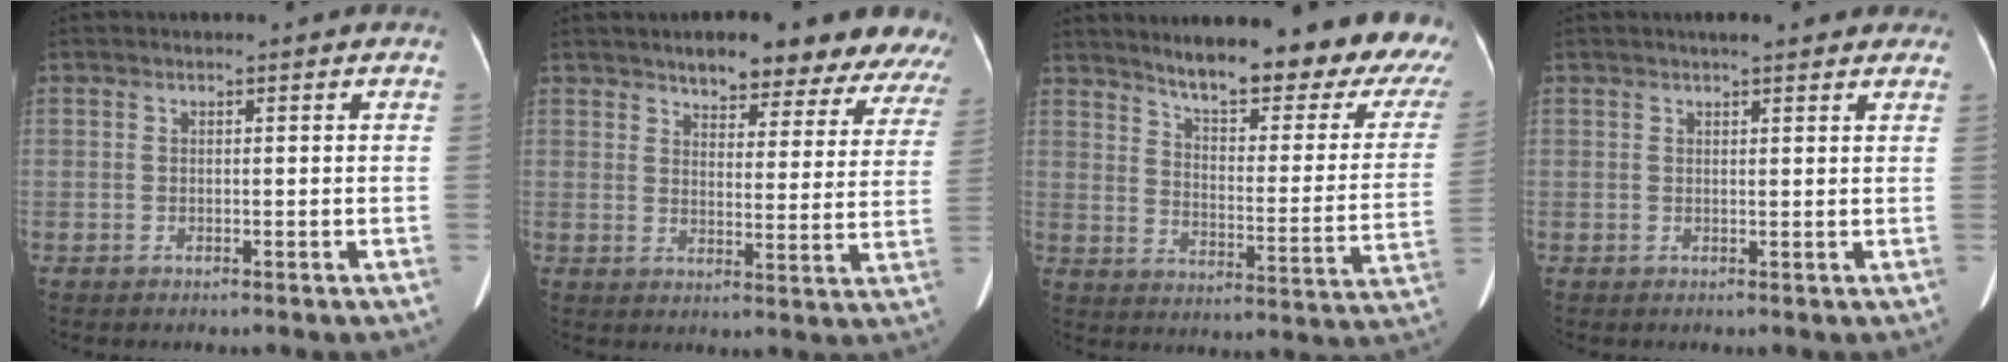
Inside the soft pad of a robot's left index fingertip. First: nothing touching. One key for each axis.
{"total": 18.2, "fx": 16.2, "fy": 4.5, "fz": 6.9, "tx": -0.057, "ty": -0.010, "tz": 0.178}
{"total": 24.0, "fx": 20.4, "fy": 4.1, "fz": 11.9, "tx": -0.159, "ty": -0.063, "tz": 0.252}
{"total": 5.7, "fx": 4.6, "fy": 1.3, "fz": 3.0, "tx": -0.030, "ty": 0.020, "tz": 0.053}